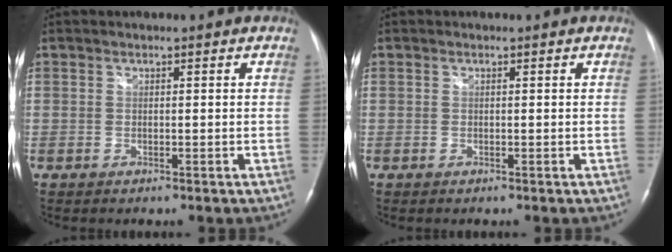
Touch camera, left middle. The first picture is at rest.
{"total": 0.0}